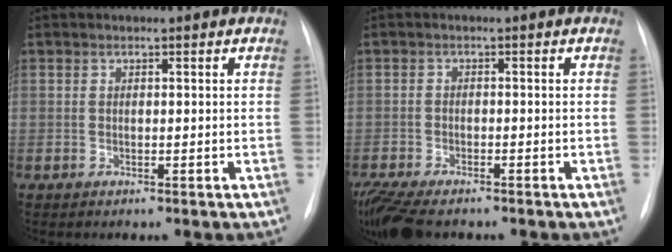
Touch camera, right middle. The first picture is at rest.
{"total": 9.9, "force": [-7.8, 3.1, 5.2], "torque": [-0.106, -0.016, -0.127]}